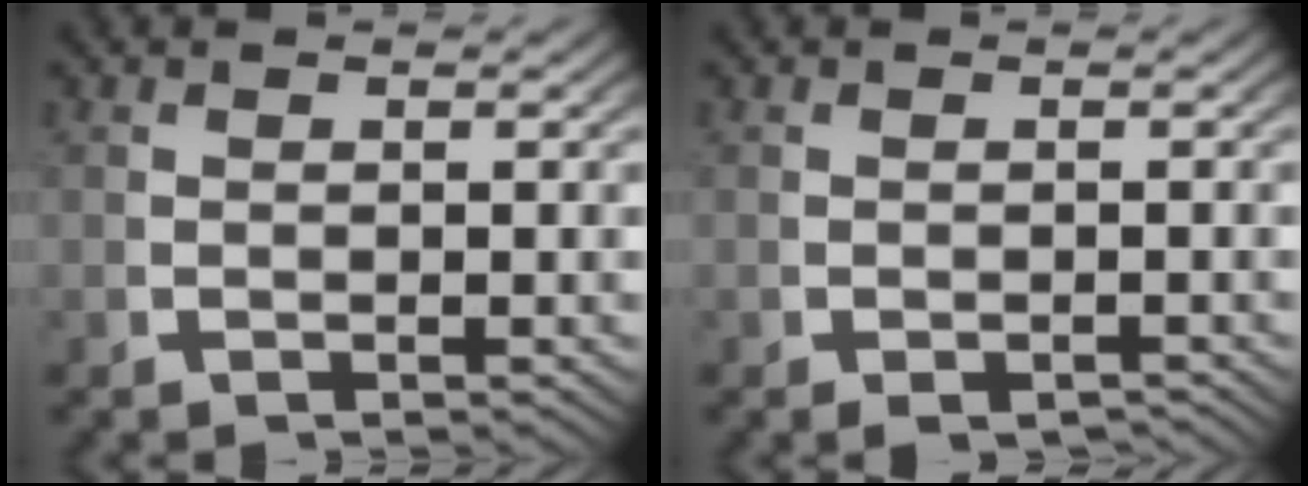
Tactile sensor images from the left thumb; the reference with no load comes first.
{"total": 1.6, "force": [-1.4, 0.7, 0.6], "torque": [-0.006, -0.007, -0.019]}